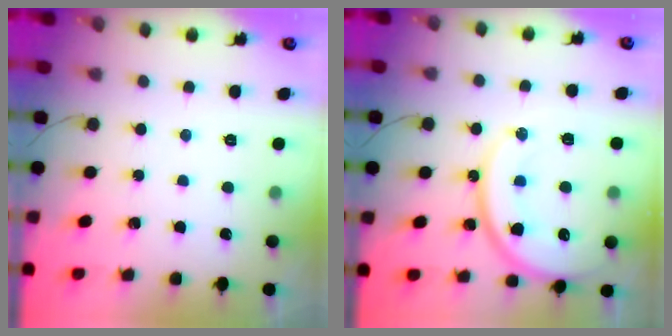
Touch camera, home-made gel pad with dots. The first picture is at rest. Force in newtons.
{"total": 17.0, "press": 16.9, "slide": 1.5}